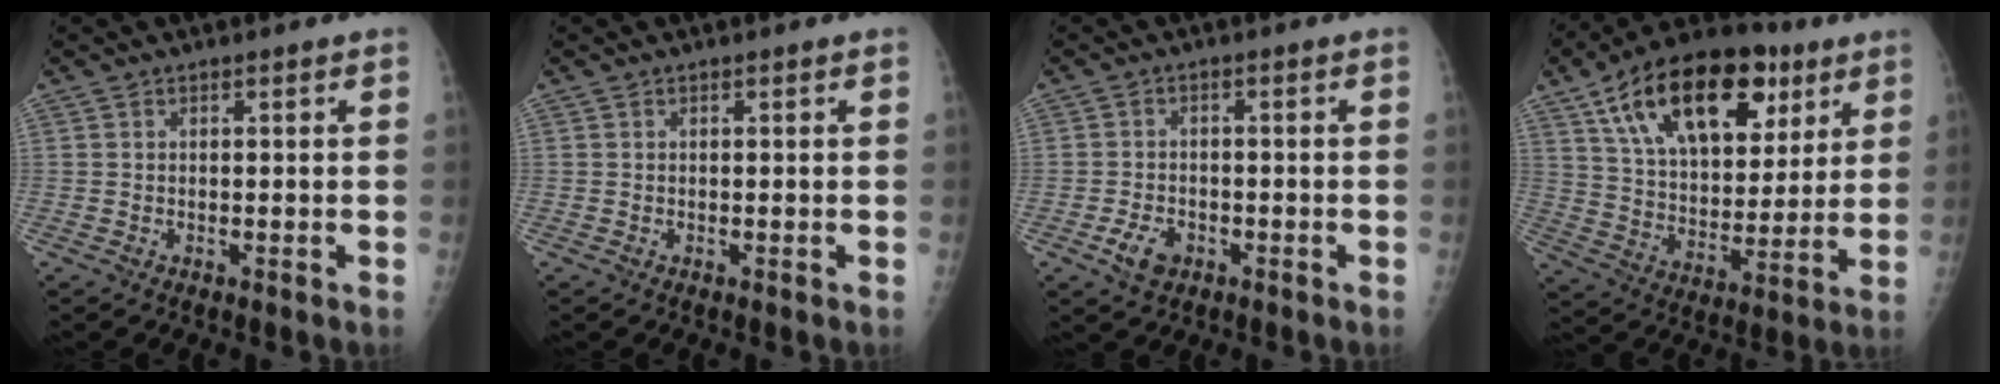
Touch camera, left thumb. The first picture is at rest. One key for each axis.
{"total": 0.0}
{"total": 4.4, "fx": -2.1, "fy": 3.0, "fz": 2.4, "tx": -0.039, "ty": 0.008, "tz": -0.034}
{"total": 25.4, "fx": 12.4, "fy": 14.0, "fz": 17.3, "tx": -0.254, "ty": -0.013, "tz": 0.205}